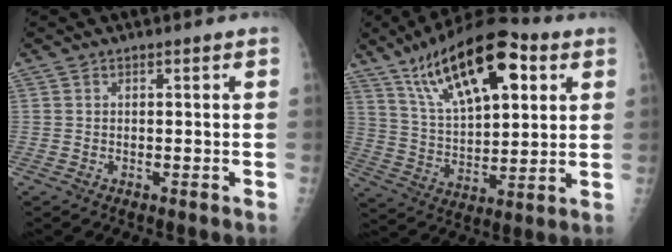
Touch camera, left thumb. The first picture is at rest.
{"total": 21.1, "force": [10.0, 9.2, 16.1], "torque": [-0.236, -0.023, 0.174]}